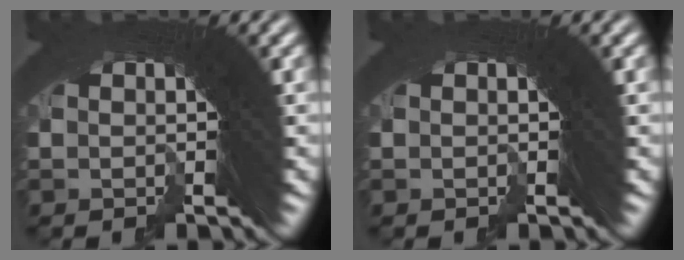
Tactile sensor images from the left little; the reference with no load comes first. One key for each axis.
{"total": 0.0}